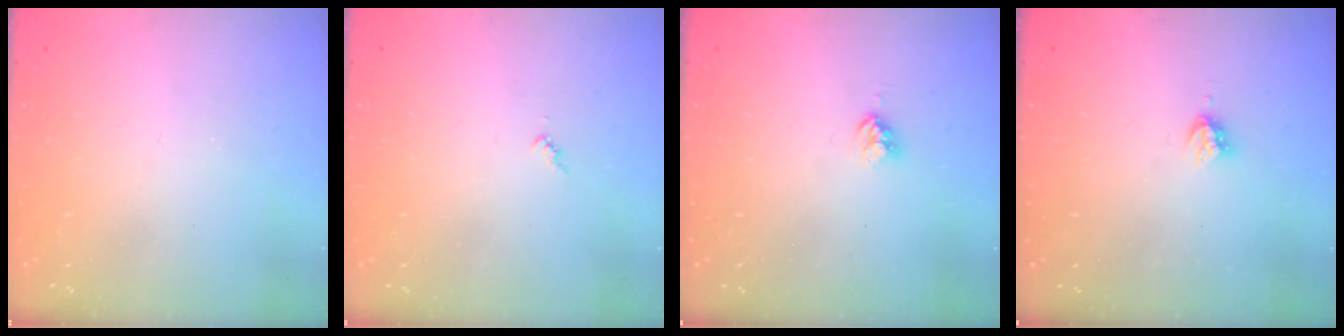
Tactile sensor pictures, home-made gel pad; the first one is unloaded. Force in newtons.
{"total": 3.4, "press": 3.4, "slide": 0.2}
{"total": 3.8, "press": 3.8, "slide": 0.5}
{"total": 3.6, "press": 3.6, "slide": 0.2}